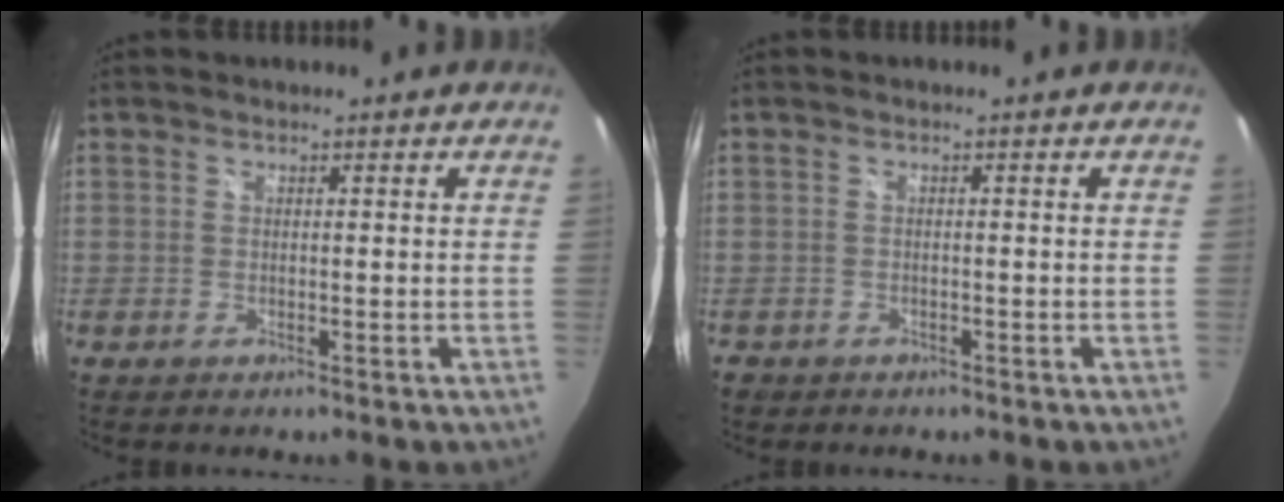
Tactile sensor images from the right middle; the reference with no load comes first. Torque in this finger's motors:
{"motor_torque": [-0.24, -0.08, -0.02, -0.01]}